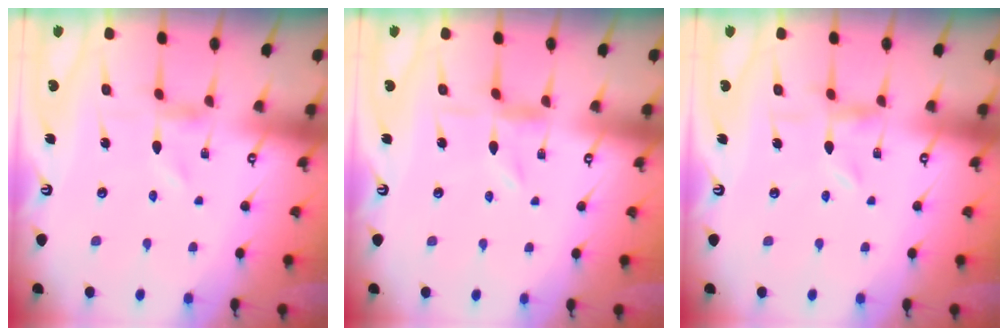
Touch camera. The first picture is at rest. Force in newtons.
{"total": 0.8, "press": 0.7, "slide": 0.4}
{"total": 3.7, "press": 3.7, "slide": 0.5}